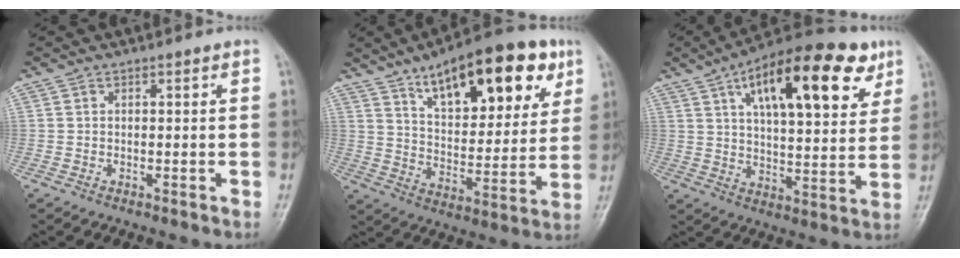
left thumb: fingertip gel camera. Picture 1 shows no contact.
{"total": 23.0, "force": [12.2, 9.6, 16.9], "torque": [-0.204, -0.033, 0.189]}
{"total": 23.4, "force": [10.8, 9.2, 18.5], "torque": [-0.252, -0.014, 0.163]}